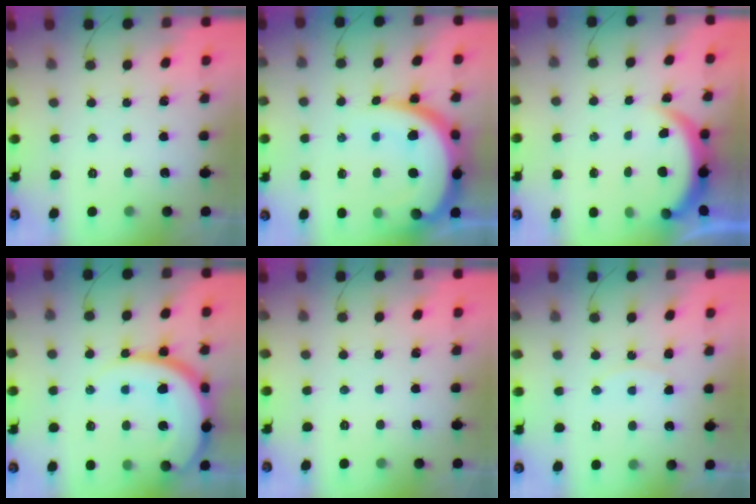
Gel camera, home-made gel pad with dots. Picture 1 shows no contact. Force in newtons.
{"total": 16.6, "press": 16.6, "slide": 1.3}
{"total": 3.9, "press": 3.9, "slide": 0.2}
{"total": 15.2, "press": 15.1, "slide": 1.6}
{"total": 0.0}
{"total": 8.4, "press": 8.3, "slide": 0.8}